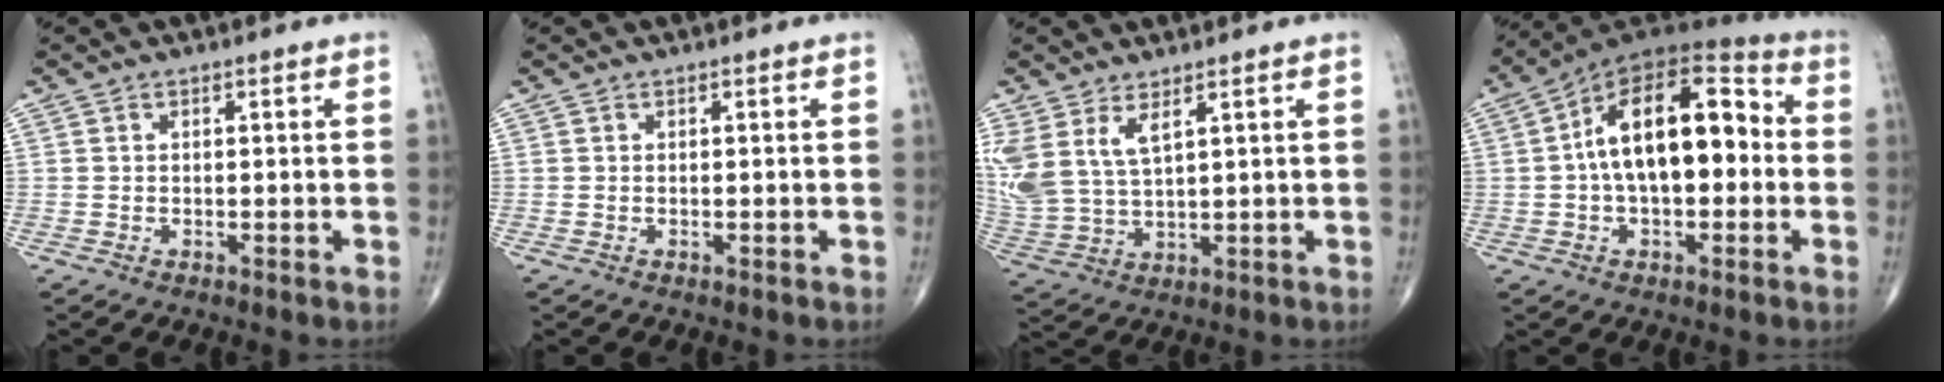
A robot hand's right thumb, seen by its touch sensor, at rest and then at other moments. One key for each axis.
{"total": 0.0}
{"total": 9.9, "fx": 4.8, "fy": 4.6, "fz": 7.4, "tx": -0.174, "ty": -0.017, "tz": 0.111}
{"total": 18.7, "fx": 0.8, "fy": 9.9, "fz": 15.9, "tx": -0.239, "ty": 0.044, "tz": 0.000}